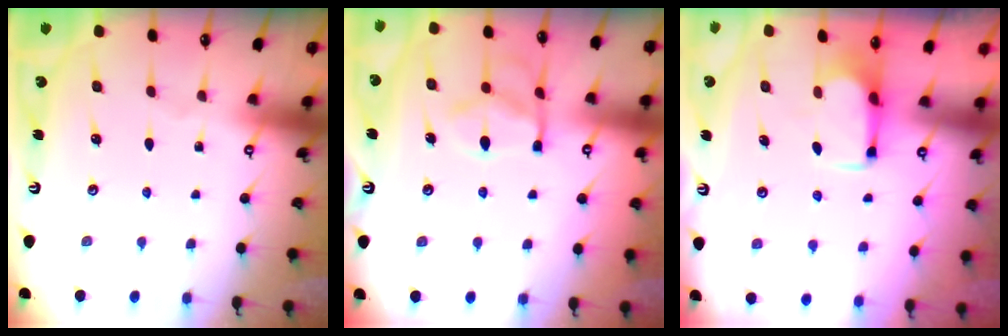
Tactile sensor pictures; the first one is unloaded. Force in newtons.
{"total": 13.1, "press": 13.1, "slide": 1.2}
{"total": 2.8, "press": 2.7, "slide": 0.7}